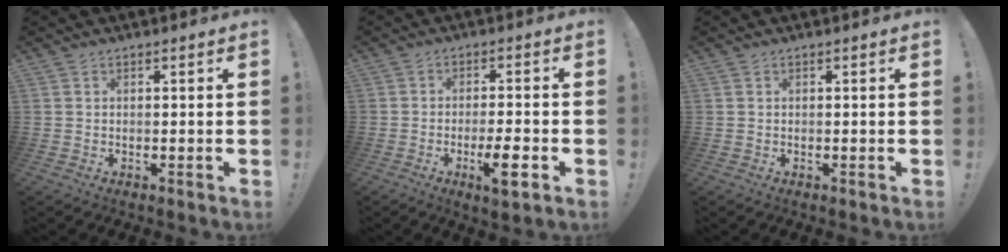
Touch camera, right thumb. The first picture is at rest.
{"total": 7.1, "force": [-3.7, 1.5, 5.9], "torque": [-0.098, 0.012, -0.059]}
{"total": 0.0}